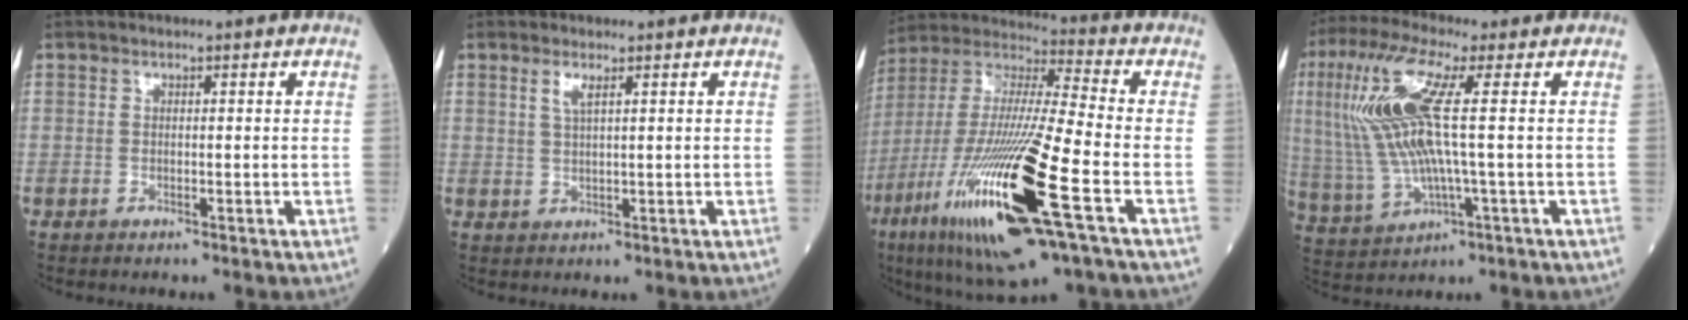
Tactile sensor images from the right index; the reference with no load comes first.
{"total": 2.0, "force": [1.1, 0.1, 1.6], "torque": [-0.040, -0.001, 0.026]}
{"total": 24.9, "force": [-9.5, 2.3, 22.9], "torque": [-0.487, -0.049, -0.173]}
{"total": 13.5, "force": [2.3, 1.5, 13.3], "torque": [-0.311, 0.016, 0.047]}